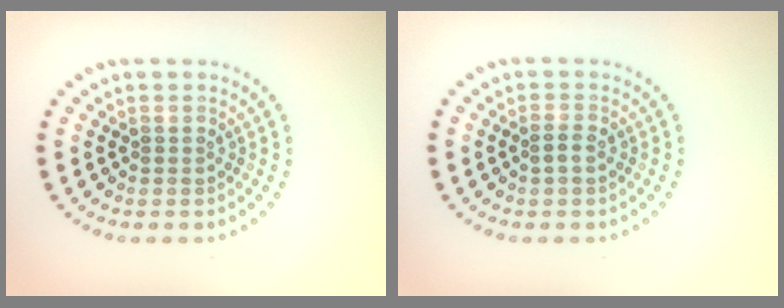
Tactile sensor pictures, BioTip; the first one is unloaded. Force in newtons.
{"total": 1.1, "press": 1.0, "slide": 0.4}